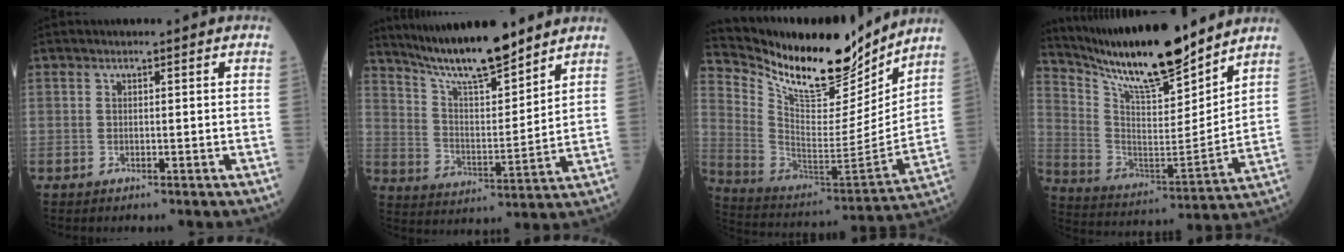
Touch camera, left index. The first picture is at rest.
{"total": 14.4, "force": [12.4, 1.6, 7.2], "torque": [-0.127, 0.000, 0.223]}
{"total": 20.6, "force": [17.9, 5.5, 8.6], "torque": [-0.169, -0.031, 0.304]}
{"total": 18.6, "force": [16.1, 2.3, 9.0], "torque": [-0.169, -0.014, 0.286]}